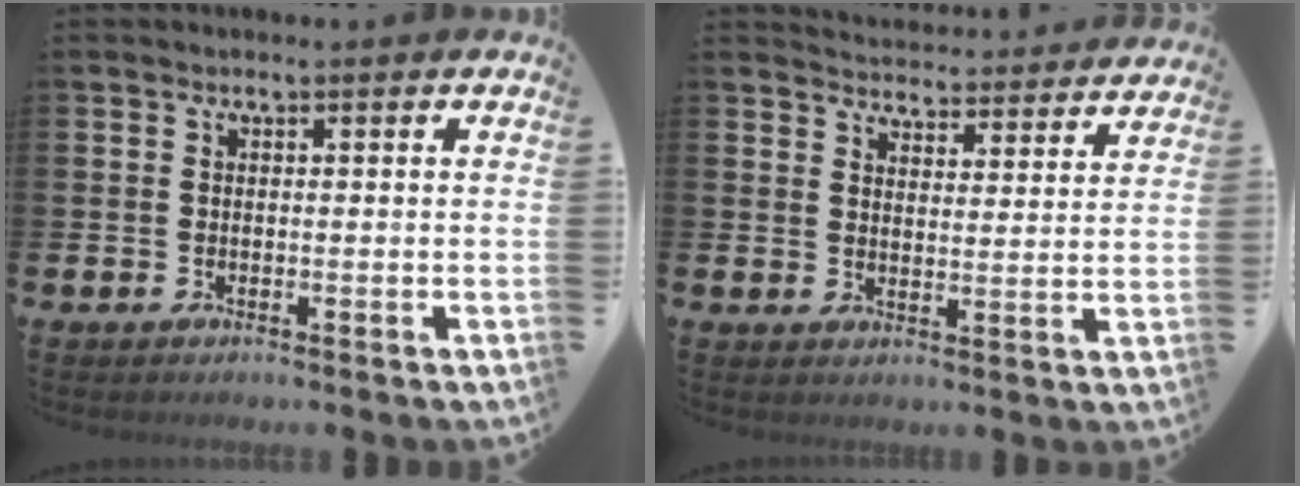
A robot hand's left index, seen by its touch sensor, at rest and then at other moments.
{"total": 4.6, "force": [4.6, 0.4, -0.3], "torque": [-0.010, -0.040, 0.079]}